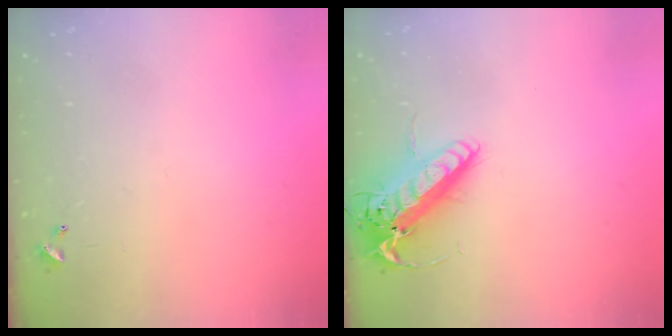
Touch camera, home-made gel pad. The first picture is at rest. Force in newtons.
{"total": 17.8, "press": 17.5, "slide": 3.4}